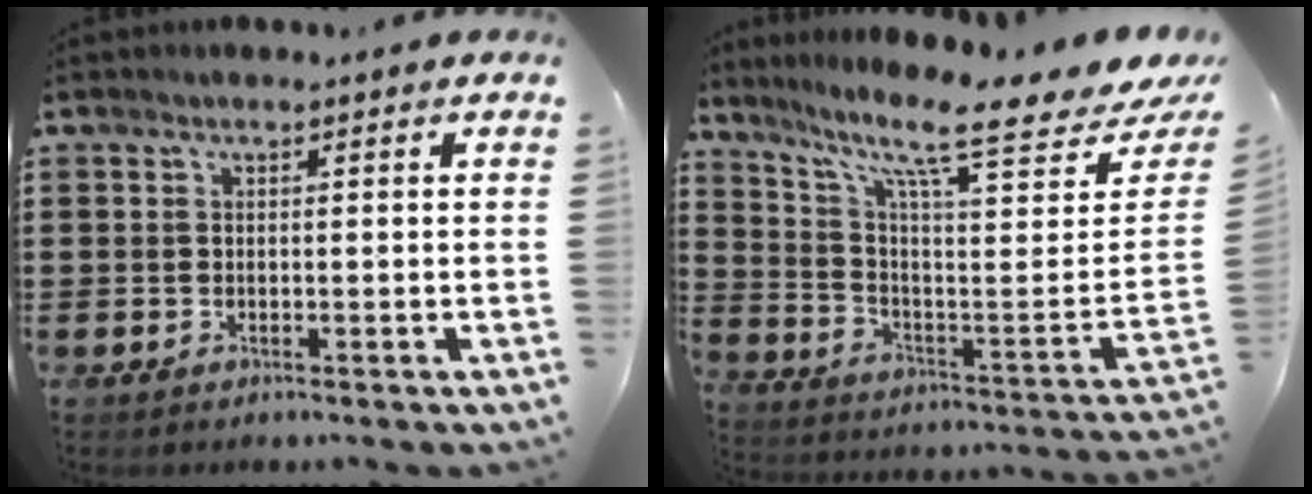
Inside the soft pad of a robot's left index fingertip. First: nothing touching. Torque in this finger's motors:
{"motor_torque": [2.14, 0.00, 0.60, 0.21]}